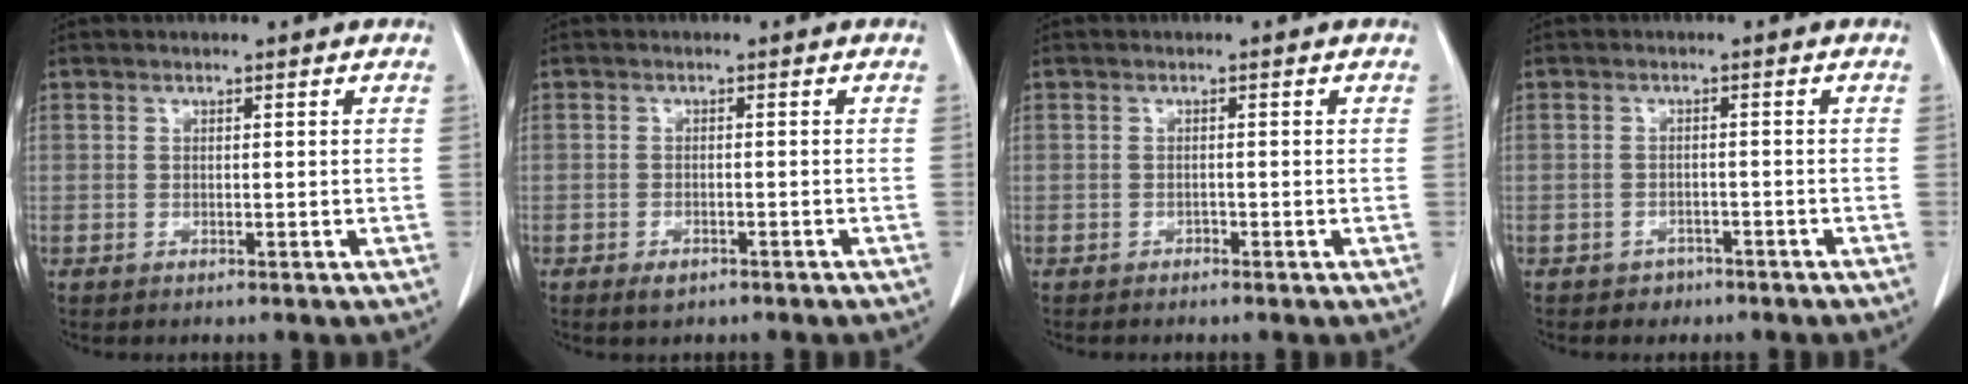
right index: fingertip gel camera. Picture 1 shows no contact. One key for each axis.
{"total": 2.1, "fx": -1.5, "fy": 0.9, "fz": 1.1, "tx": -0.018, "ty": 0.001, "tz": -0.016}
{"total": 0.6, "fx": -0.5, "fy": 0.2, "fz": 0.2, "tx": -0.005, "ty": 0.000, "tz": -0.010}
{"total": 2.1, "fx": -1.6, "fy": 1.4, "fz": 0.2, "tx": -0.010, "ty": 0.006, "tz": -0.020}